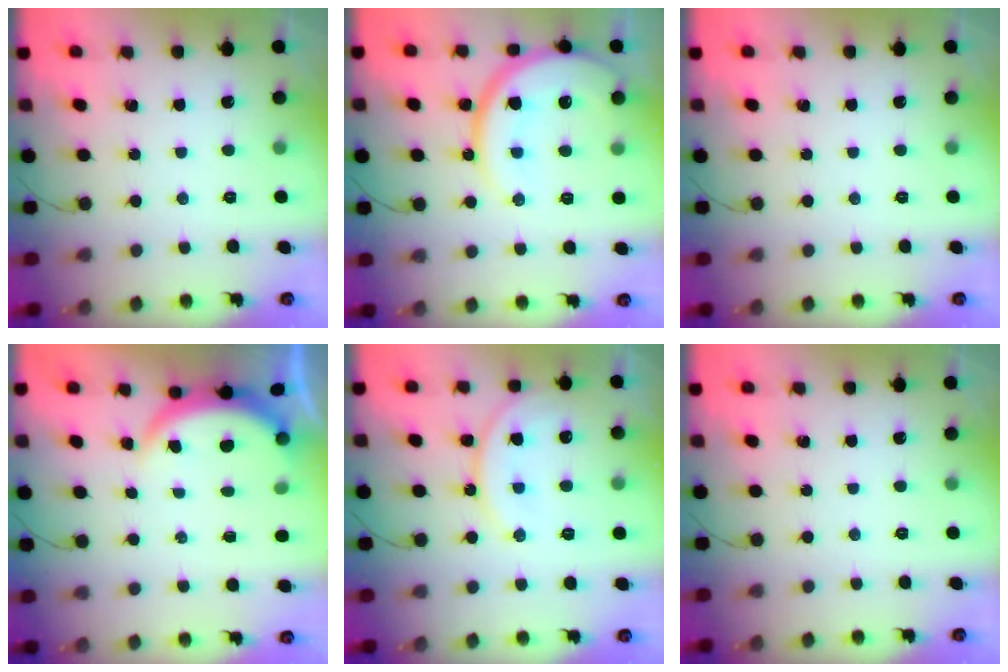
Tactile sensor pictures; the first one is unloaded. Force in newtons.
{"total": 14.7, "press": 14.6, "slide": 1.4}
{"total": 0.0}
{"total": 3.8, "press": 3.8, "slide": 0.3}
{"total": 14.5, "press": 14.4, "slide": 1.5}
{"total": 0.0}